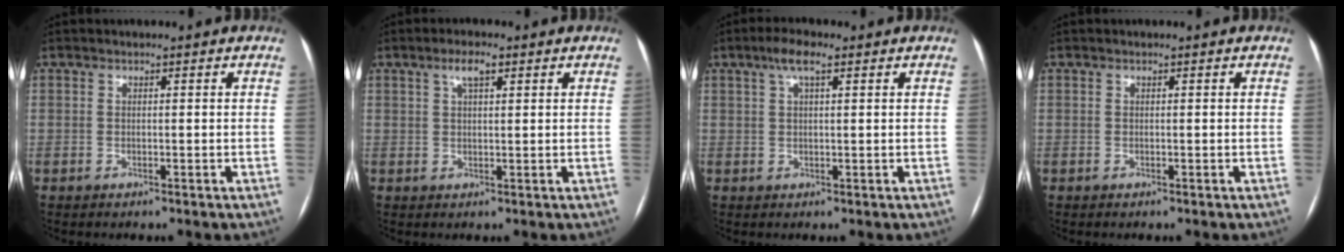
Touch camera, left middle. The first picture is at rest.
{"total": 3.1, "force": [1.7, 0.8, 2.5], "torque": [-0.052, 0.009, 0.032]}
{"total": 3.8, "force": [2.1, 0.8, 3.1], "torque": [-0.064, 0.014, 0.040]}
{"total": 0.0}